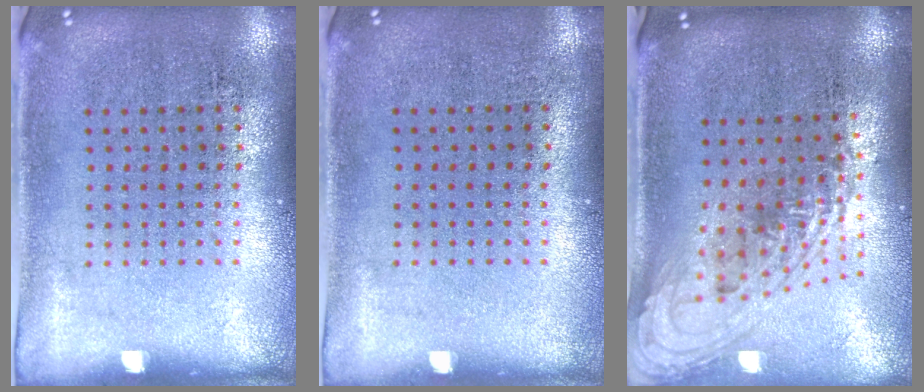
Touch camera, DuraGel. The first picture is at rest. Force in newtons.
{"total": 0.0}
{"total": 1.9, "press": 1.5, "slide": 1.2}